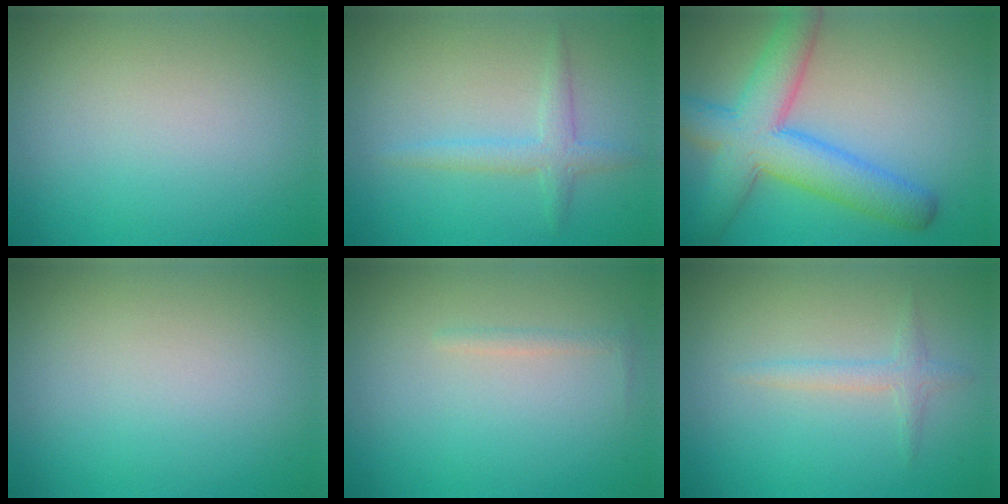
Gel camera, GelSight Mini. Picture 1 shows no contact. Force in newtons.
{"total": 2.1, "press": 2.1, "slide": 0.1}
{"total": 8.0, "press": 8.0, "slide": 0.3}
{"total": 0.0}
{"total": 0.7, "press": 0.7, "slide": 0.0}
{"total": 1.5, "press": 1.5, "slide": 0.1}